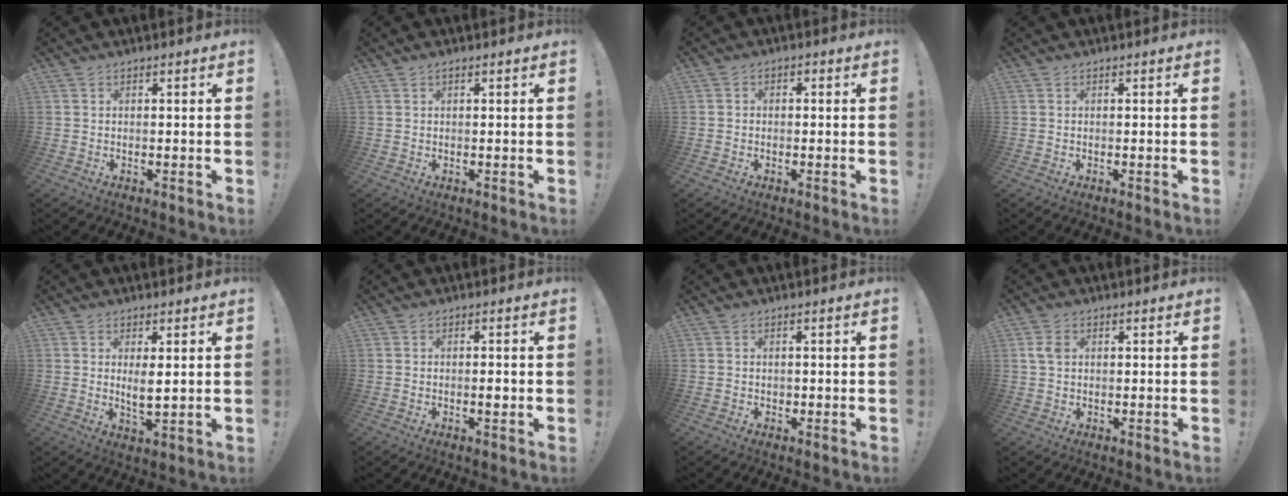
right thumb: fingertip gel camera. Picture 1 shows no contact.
{"total": 0.7, "force": [0.4, 0.4, 0.3], "torque": [-0.010, 0.003, 0.009]}
{"total": 1.7, "force": [-1.1, 1.1, 0.7], "torque": [-0.009, 0.008, -0.021]}
{"total": 0.0}
{"total": 4.4, "force": [1.6, 1.3, 3.9], "torque": [-0.064, -0.015, 0.024]}
{"total": 1.7, "force": [-0.4, 0.3, 1.6], "torque": [-0.020, -0.001, -0.009]}
{"total": 0.7, "force": [0.1, 0.7, 0.0], "torque": [-0.002, 0.002, 0.002]}
{"total": 3.6, "force": [0.9, 2.5, 2.5], "torque": [-0.033, 0.002, 0.015]}